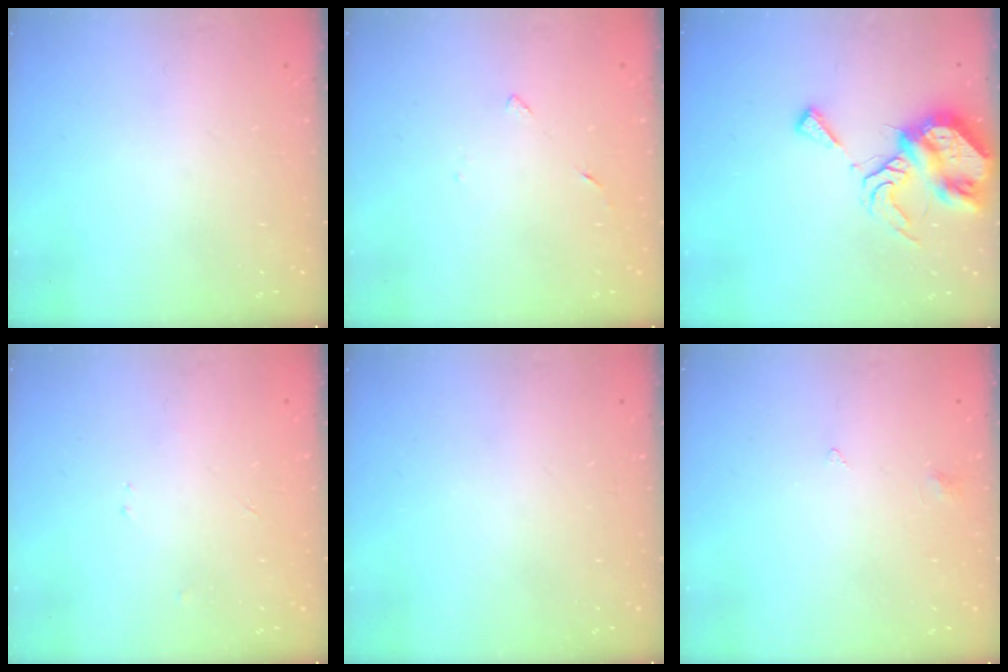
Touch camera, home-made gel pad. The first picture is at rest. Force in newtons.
{"total": 2.7, "press": 2.6, "slide": 0.3}
{"total": 12.2, "press": 12.1, "slide": 1.6}
{"total": 2.4, "press": 2.4, "slide": 0.3}
{"total": 0.0}
{"total": 2.5, "press": 2.4, "slide": 0.5}